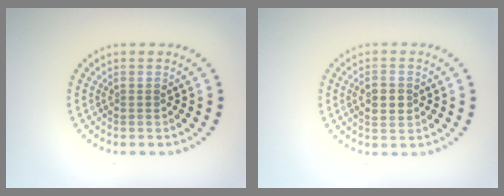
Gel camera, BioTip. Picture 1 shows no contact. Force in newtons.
{"total": 2.6, "press": 2.6, "slide": 0.2}